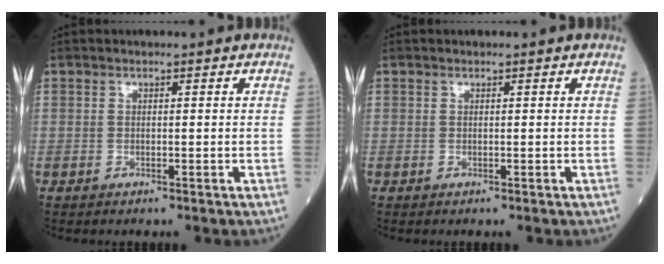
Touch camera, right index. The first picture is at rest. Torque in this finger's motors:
{"motor_torque": [-0.02, 0.00, -0.03, 0.00]}